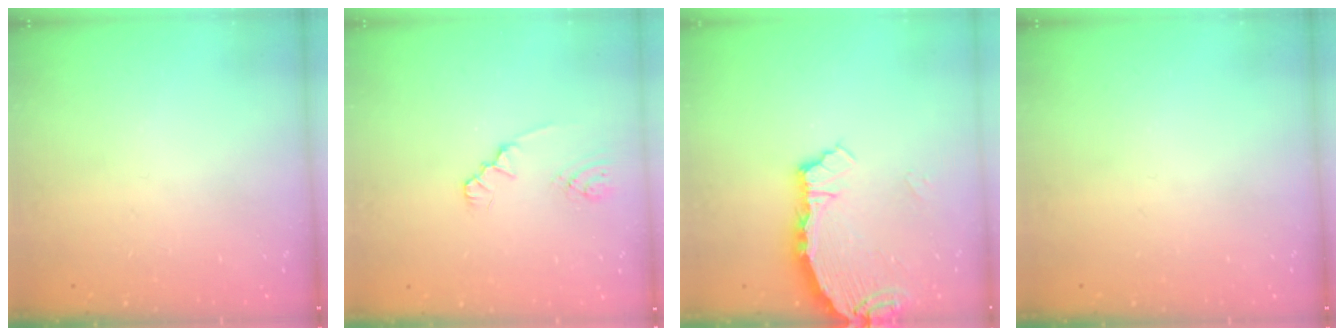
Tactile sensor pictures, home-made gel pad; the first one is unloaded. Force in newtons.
{"total": 1.7, "press": 1.6, "slide": 0.3}
{"total": 3.9, "press": 3.9, "slide": 0.2}
{"total": 0.0}